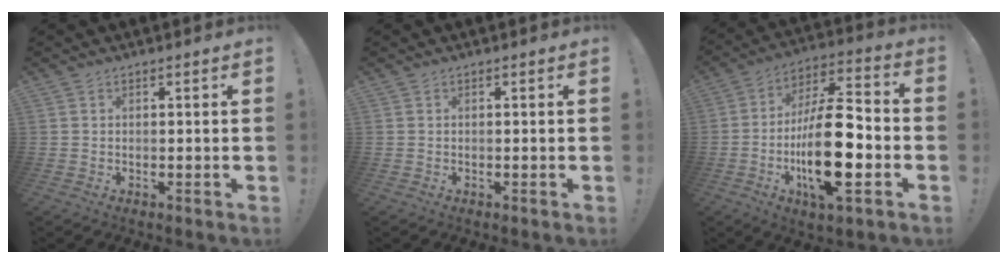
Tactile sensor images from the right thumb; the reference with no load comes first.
{"total": 0.0}
{"total": 22.0, "force": [-4.9, 8.0, 20.0], "torque": [-0.364, 0.018, -0.077]}